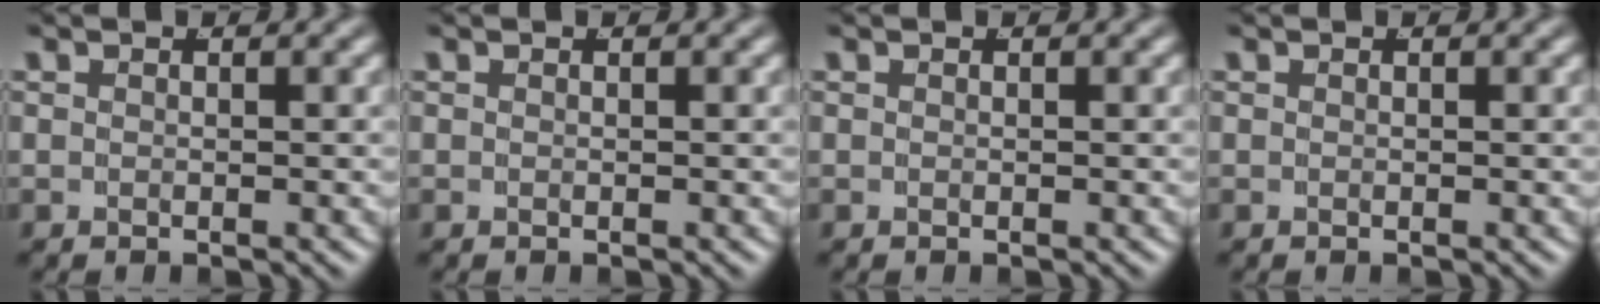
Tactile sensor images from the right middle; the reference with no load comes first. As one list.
[{"total": 0.0}, {"total": 0.0}, {"total": 0.0}]